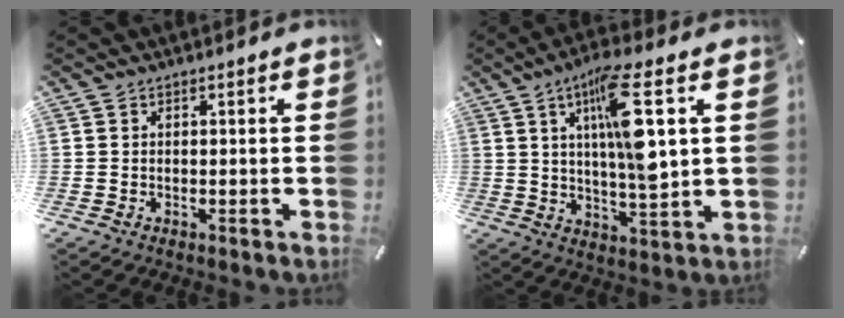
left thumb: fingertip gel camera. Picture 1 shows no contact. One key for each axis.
{"total": 14.9, "fx": 4.9, "fy": 3.4, "fz": 13.6, "tx": -0.235, "ty": -0.015, "tz": 0.073}